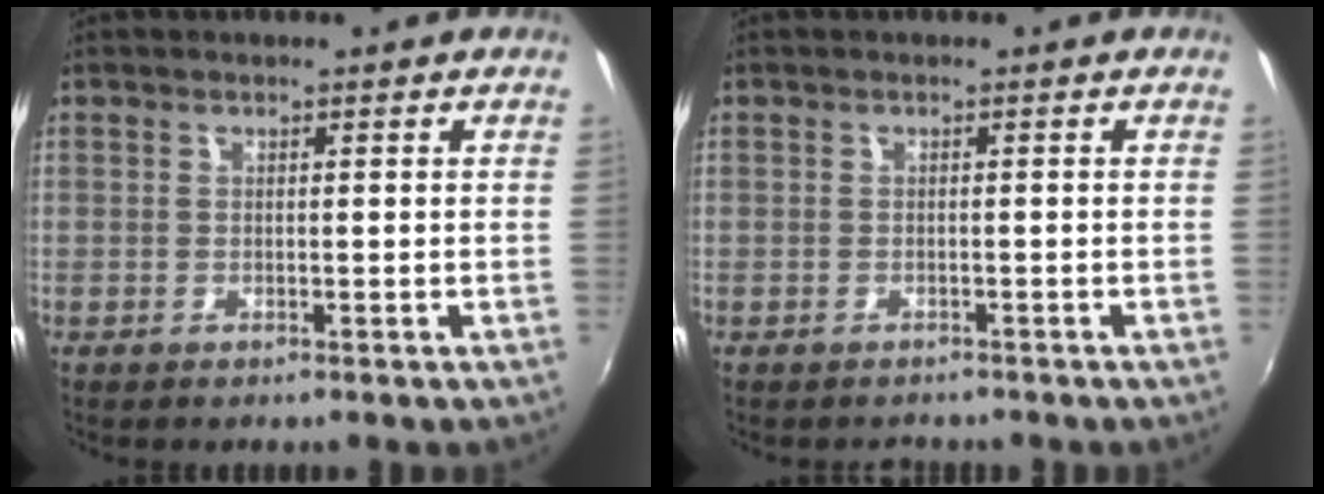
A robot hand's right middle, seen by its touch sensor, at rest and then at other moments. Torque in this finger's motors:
{"motor_torque": [0.06, -0.05, 0.00, 0.01]}